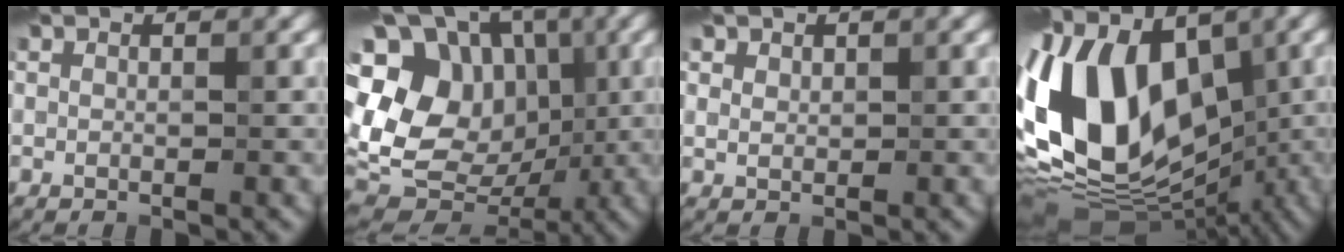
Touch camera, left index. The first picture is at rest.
{"total": 18.1, "force": [2.2, 14.8, 10.2], "torque": [-0.208, 0.039, 0.036]}
{"total": 2.1, "force": [1.2, 1.4, 0.8], "torque": [-0.032, 0.002, 0.035]}
{"total": 16.9, "force": [-1.0, 11.3, 12.4], "torque": [-0.249, 0.003, -0.024]}